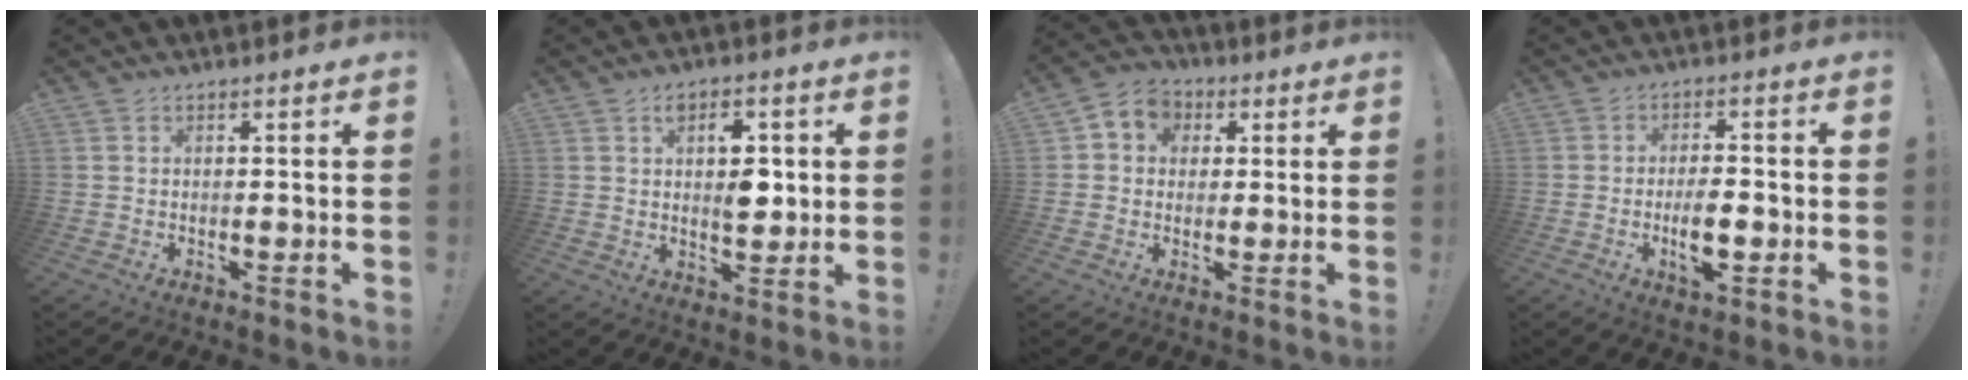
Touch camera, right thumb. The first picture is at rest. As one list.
[{"total": 8.2, "force": [1.7, 5.0, 6.3], "torque": [-0.082, 0.000, 0.027]}, {"total": 6.7, "force": [0.9, 6.2, 2.4], "torque": [-0.032, 0.003, 0.022]}, {"total": 7.6, "force": [-2.1, 2.9, 6.7], "torque": [-0.118, 0.000, -0.037]}]